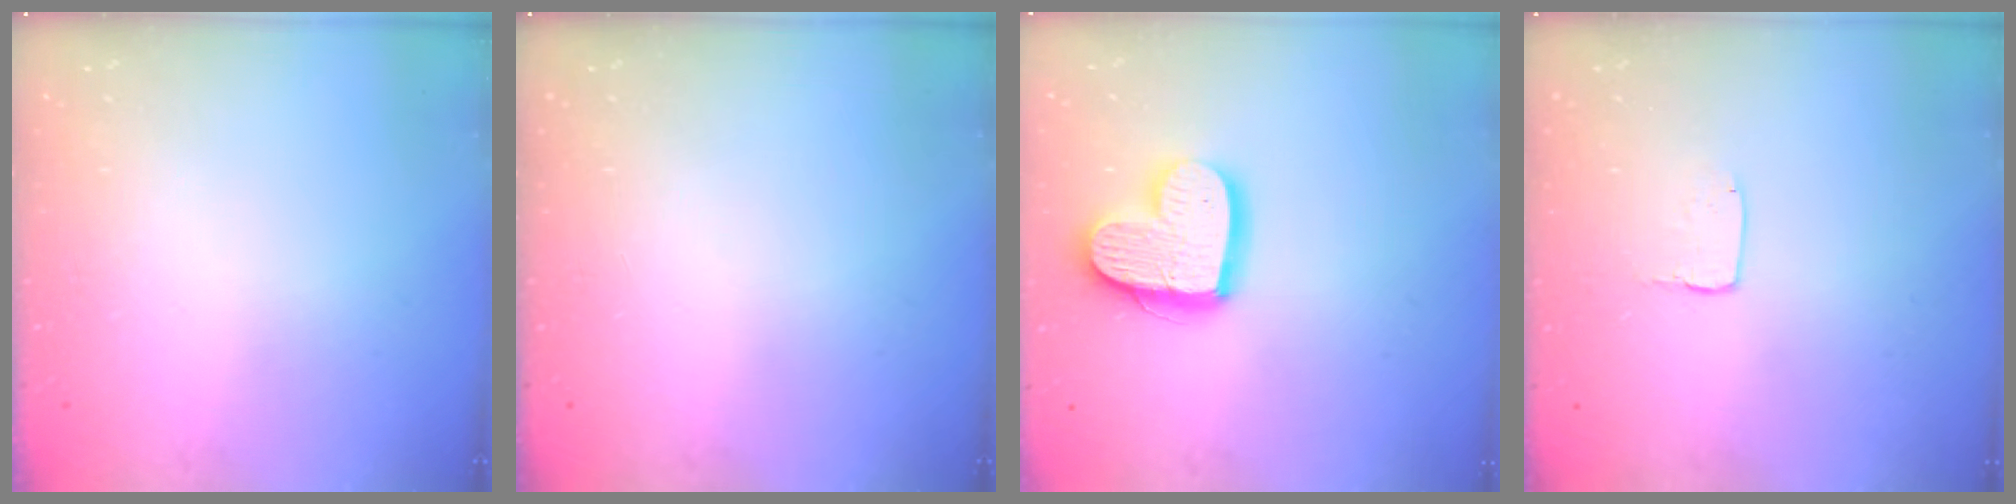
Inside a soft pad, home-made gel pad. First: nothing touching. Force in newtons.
{"total": 0.0}
{"total": 15.7, "press": 15.7, "slide": 1.4}
{"total": 1.7, "press": 1.6, "slide": 0.1}